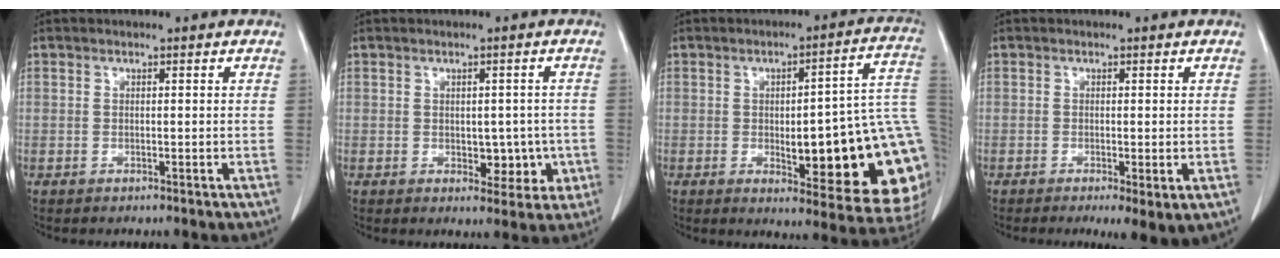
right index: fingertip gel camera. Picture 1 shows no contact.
{"total": 5.1, "force": [-0.9, 3.2, 3.9], "torque": [-0.035, 0.009, -0.001]}
{"total": 23.2, "force": [-2.4, 4.9, 22.5], "torque": [-0.189, 0.017, -0.017]}
{"total": 4.8, "force": [-2.1, 1.2, 4.2], "torque": [-0.051, -0.014, -0.026]}